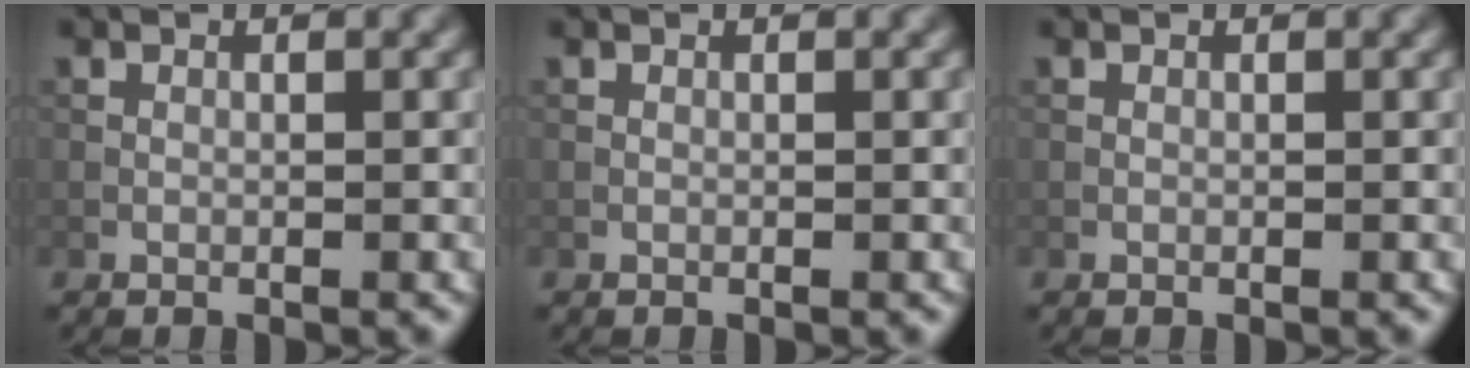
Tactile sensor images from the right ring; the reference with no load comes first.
{"total": 0.0}
{"total": 0.0}